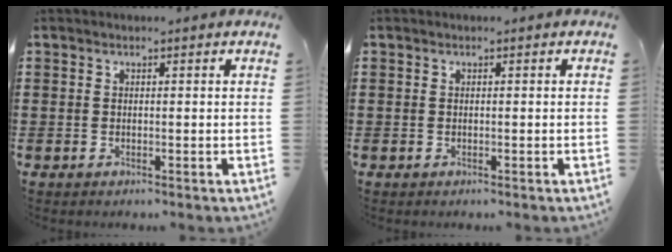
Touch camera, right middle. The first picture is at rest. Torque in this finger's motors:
{"motor_torque": [0.11, -0.06, -0.01, -0.01]}